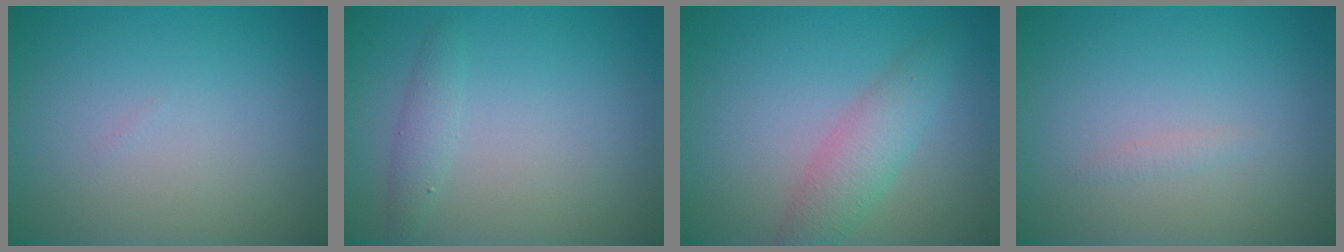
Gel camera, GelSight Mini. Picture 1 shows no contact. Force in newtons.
{"total": 1.3, "press": 1.3, "slide": 0.1}
{"total": 3.3, "press": 3.3, "slide": 0.1}
{"total": 0.5, "press": 0.5, "slide": 0.0}